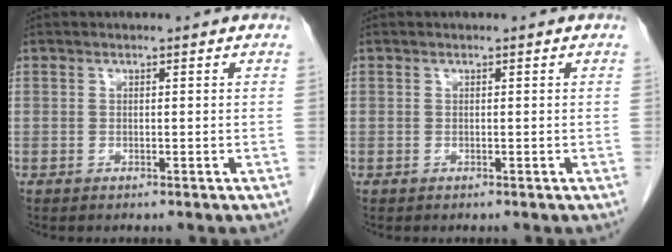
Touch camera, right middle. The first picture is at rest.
{"total": 0.0}